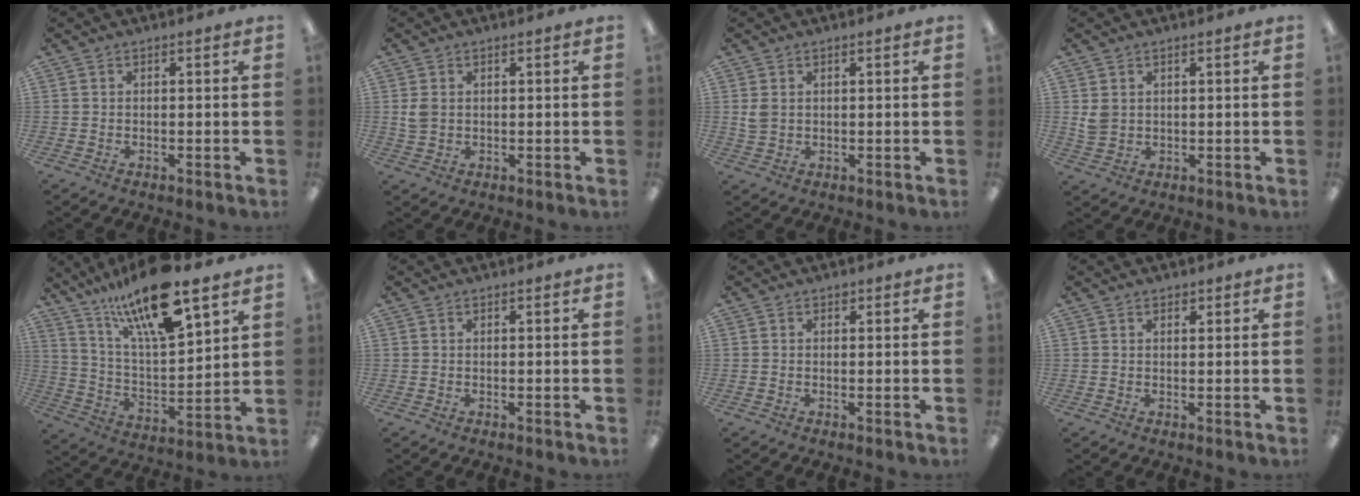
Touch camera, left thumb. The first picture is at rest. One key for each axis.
{"total": 2.8, "fx": 0.8, "fy": 2.0, "fz": 1.7, "tx": -0.029, "ty": 0.001, "tz": 0.013}
{"total": 2.6, "fx": 0.9, "fy": 1.8, "fz": 1.6, "tx": -0.034, "ty": 0.004, "tz": 0.016}
{"total": 3.3, "fx": 1.3, "fy": 2.5, "fz": 1.8, "tx": -0.036, "ty": 0.003, "tz": 0.026}
{"total": 19.5, "fx": 14.5, "fy": 4.9, "fz": 12.1, "tx": -0.216, "ty": -0.080, "tz": 0.243}
{"total": 0.0}
{"total": 0.5, "fx": 0.4, "fy": 0.3, "fz": 0.1, "tx": -0.003, "ty": 0.002, "tz": 0.007}
{"total": 1.2, "fx": 1.0, "fy": 0.6, "fz": 0.5, "tx": -0.002, "ty": -0.003, "tz": 0.016}